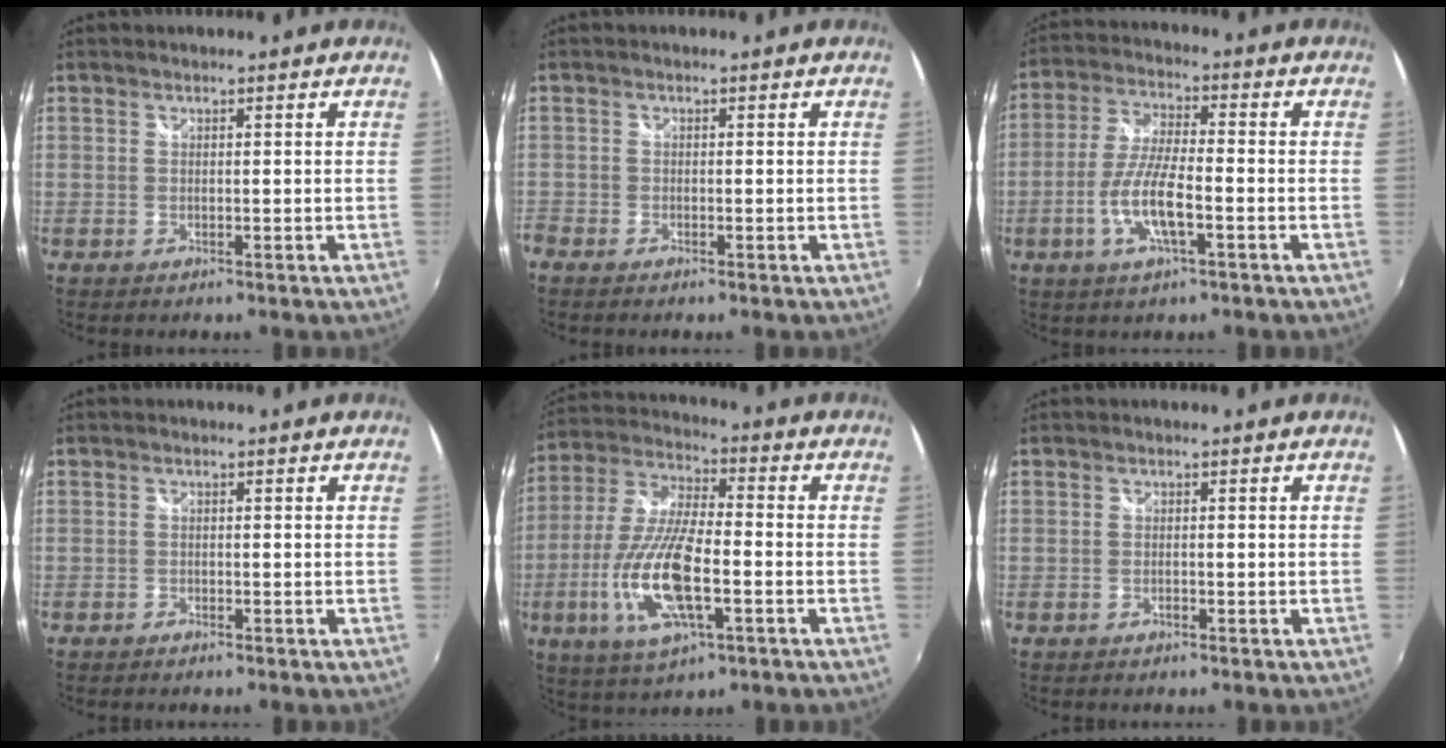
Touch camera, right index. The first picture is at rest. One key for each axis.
{"total": 1.8, "fx": -1.3, "fy": 1.1, "fz": 0.1, "tx": -0.009, "ty": -0.002, "tz": -0.030}
{"total": 9.5, "fx": -3.4, "fy": 2.2, "fz": 8.6, "tx": -0.180, "ty": -0.001, "tz": -0.066}
{"total": 0.8, "fx": -0.7, "fy": 0.3, "fz": 0.1, "tx": -0.006, "ty": -0.002, "tz": -0.014}
{"total": 16.5, "fx": -5.3, "fy": 5.3, "fz": 14.7, "tx": -0.309, "ty": -0.013, "tz": -0.100}
{"total": 0.8, "fx": -0.6, "fy": 0.3, "fz": 0.4, "tx": -0.006, "ty": 0.001, "tz": -0.011}